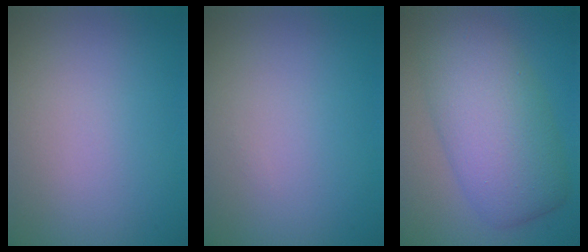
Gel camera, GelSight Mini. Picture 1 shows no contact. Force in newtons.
{"total": 0.0}
{"total": 7.7, "press": 7.7, "slide": 0.1}